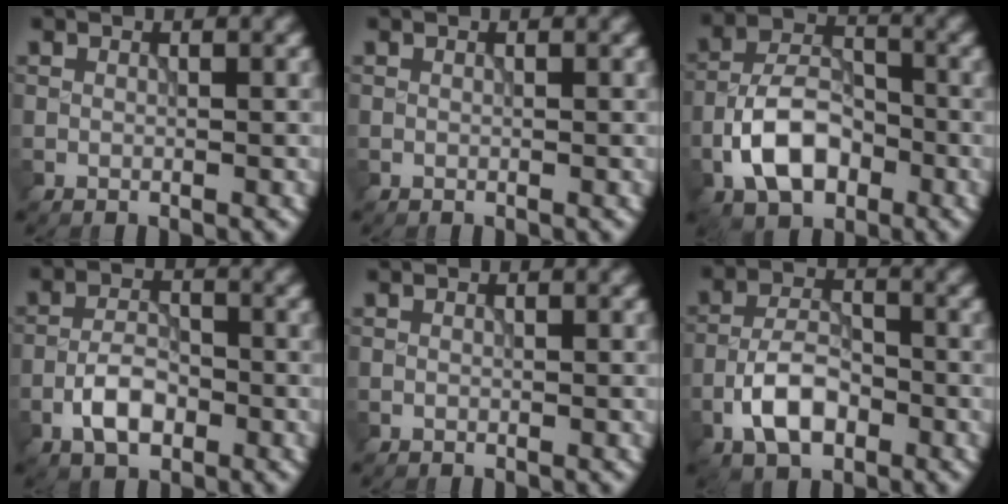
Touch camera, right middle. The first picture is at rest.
{"total": 0.0}
{"total": 6.8, "force": [-2.8, 4.0, 4.7], "torque": [-0.082, 0.008, -0.058]}
{"total": 4.0, "force": [-1.8, 2.0, 2.9], "torque": [-0.051, 0.005, -0.038]}
{"total": 0.0}
{"total": 5.3, "force": [-2.4, 2.7, 3.8], "torque": [-0.066, 0.007, -0.050]}